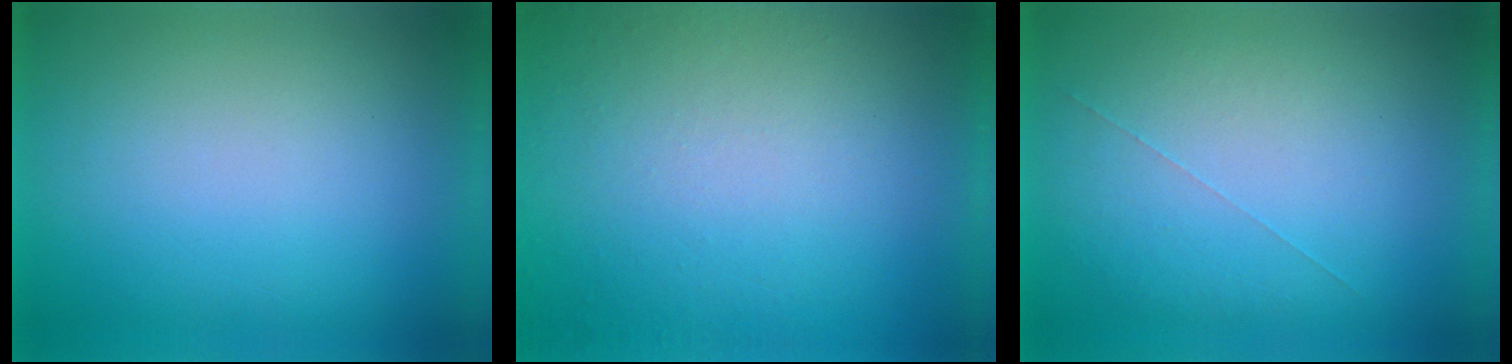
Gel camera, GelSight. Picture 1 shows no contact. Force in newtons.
{"total": 8.3}
{"total": 1.0}